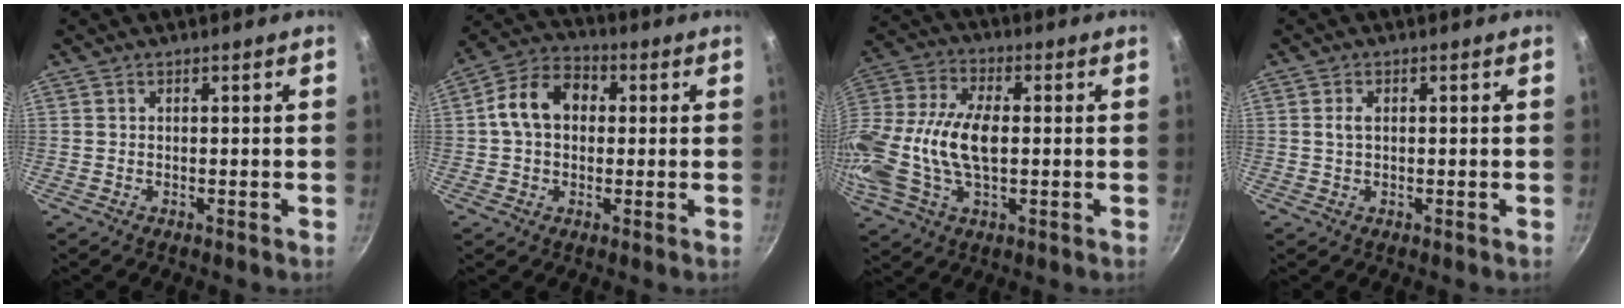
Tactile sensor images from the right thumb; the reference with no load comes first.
{"total": 10.5, "force": [1.2, 7.9, 6.9], "torque": [-0.093, 0.026, 0.001]}
{"total": 20.1, "force": [-0.6, 11.0, 16.8], "torque": [-0.357, 0.019, -0.022]}
{"total": 1.9, "force": [0.2, 1.1, 1.5], "torque": [-0.025, 0.004, 0.004]}